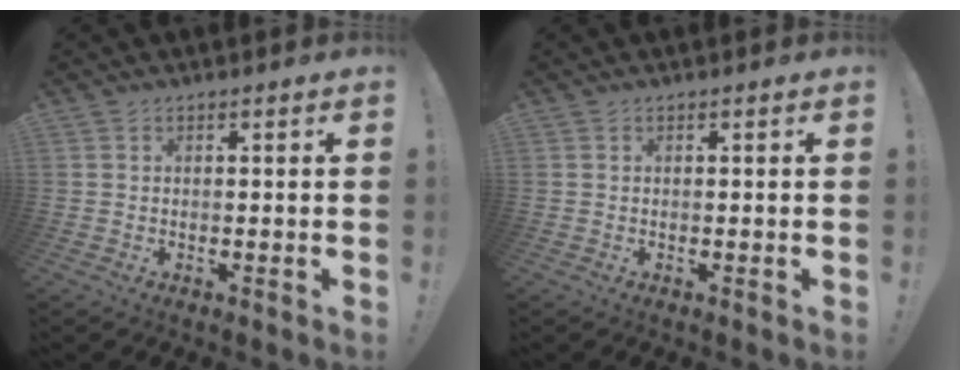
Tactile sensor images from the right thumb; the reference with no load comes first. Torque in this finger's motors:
{"motor_torque": [0.00, 0.00, 0.00, 0.00, 0.01]}